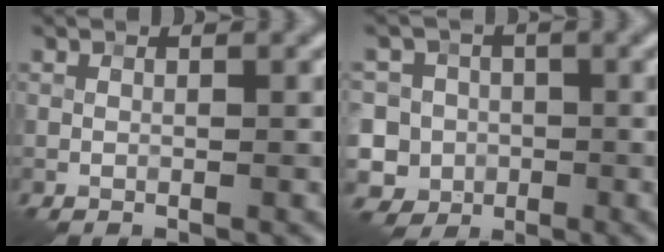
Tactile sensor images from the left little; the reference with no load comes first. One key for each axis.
{"total": 7.4, "fx": -0.9, "fy": 7.0, "fz": 2.1, "tx": -0.039, "ty": 0.021, "tz": -0.058}